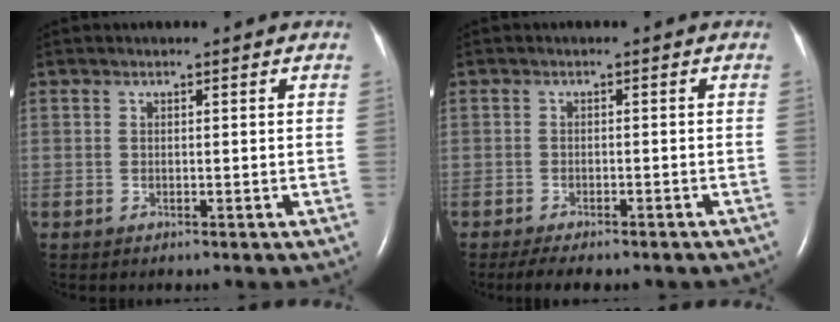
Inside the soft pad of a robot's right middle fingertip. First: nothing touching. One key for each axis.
{"total": 8.3, "fx": -7.0, "fy": 2.0, "fz": 4.1, "tx": -0.058, "ty": -0.006, "tz": -0.089}